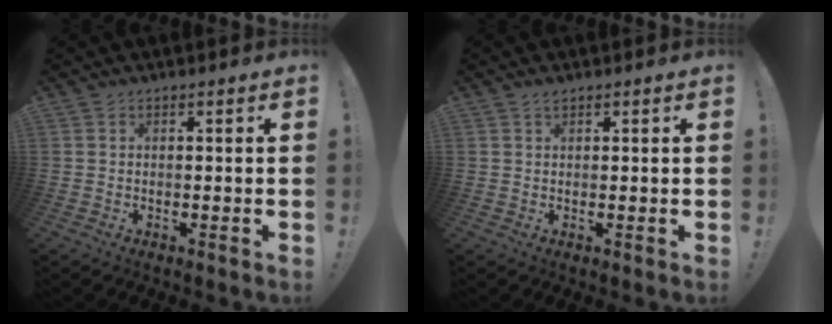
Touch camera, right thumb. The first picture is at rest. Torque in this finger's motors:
{"motor_torque": [-0.25, 0.13, 0.23, -0.21, 0.01]}